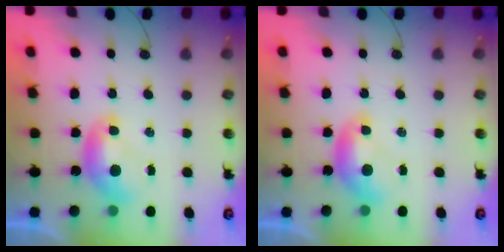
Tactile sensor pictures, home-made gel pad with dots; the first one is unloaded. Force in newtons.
{"total": 0.0}